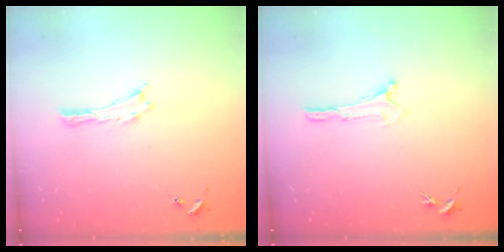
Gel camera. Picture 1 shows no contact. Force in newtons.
{"total": 0.0}